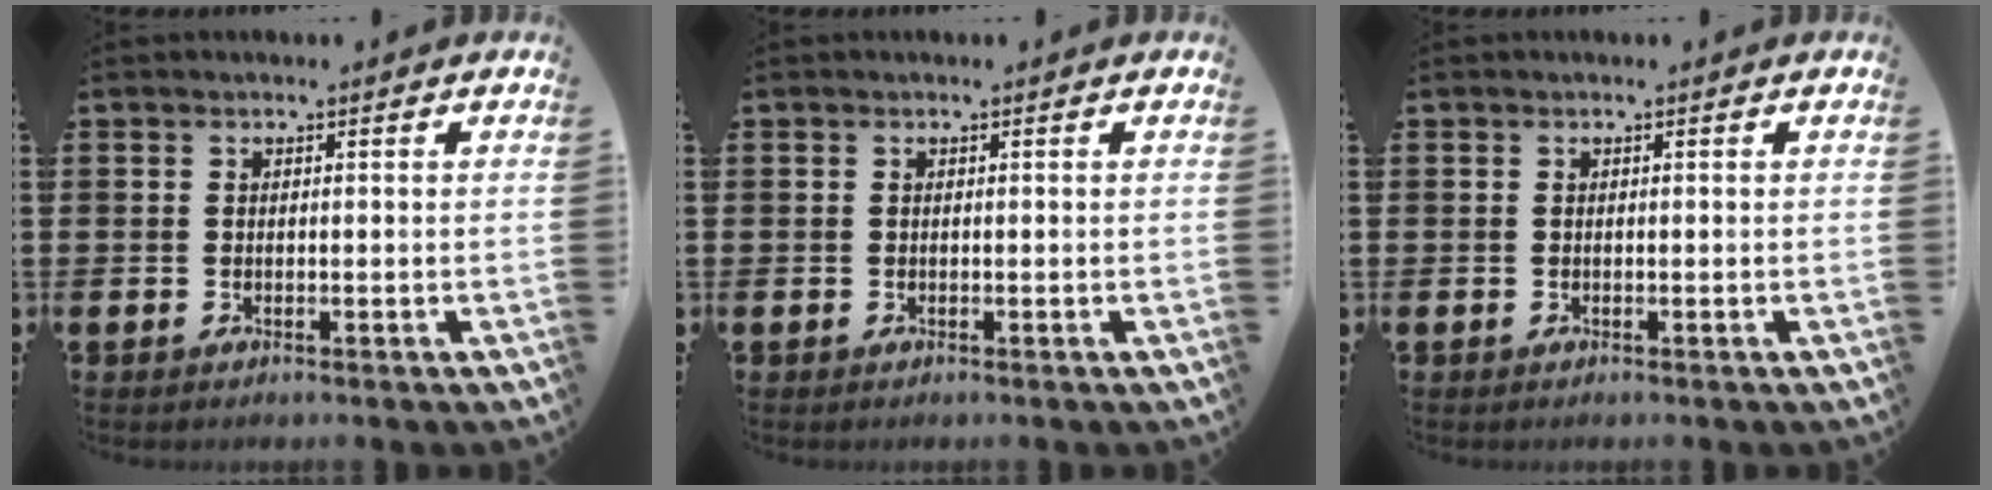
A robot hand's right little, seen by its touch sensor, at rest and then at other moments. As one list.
[{"total": 0.0}, {"total": 0.0}]